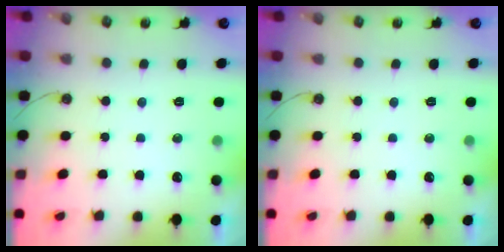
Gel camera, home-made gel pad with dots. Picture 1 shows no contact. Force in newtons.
{"total": 0.0}